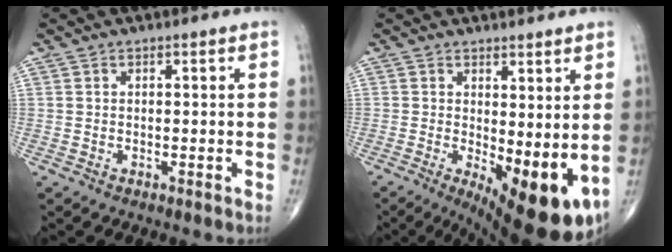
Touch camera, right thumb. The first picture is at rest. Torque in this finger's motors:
{"motor_torque": [-0.40, 1.17, 0.31, -0.16, 0.14]}